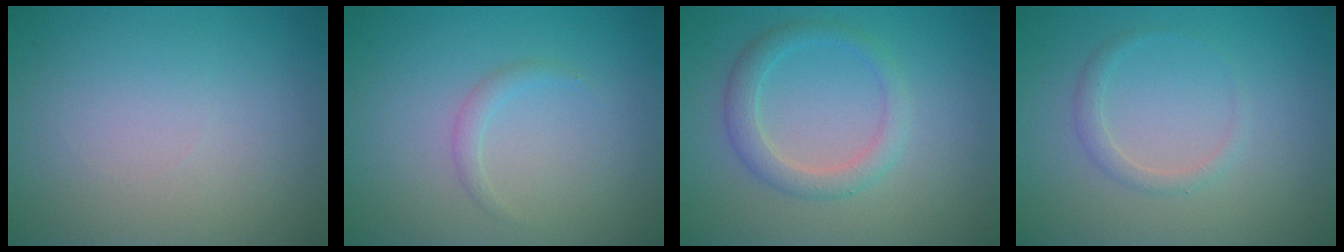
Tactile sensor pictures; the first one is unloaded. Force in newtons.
{"total": 1.0, "press": 1.0, "slide": 0.1}
{"total": 2.6, "press": 2.6, "slide": 0.2}
{"total": 1.3, "press": 1.3, "slide": 0.1}